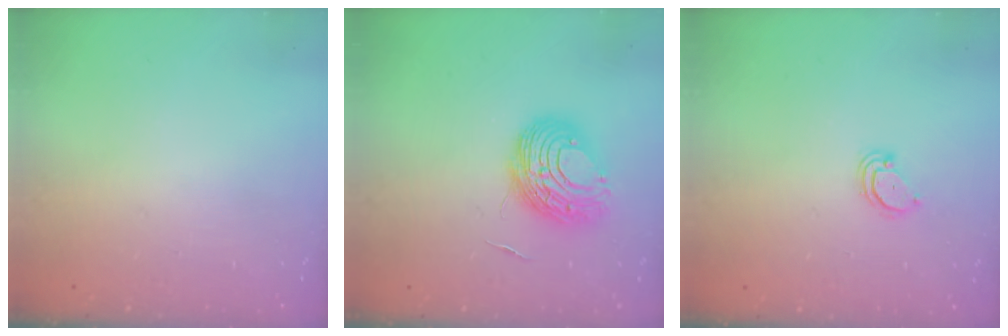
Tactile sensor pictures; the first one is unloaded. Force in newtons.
{"total": 9.7, "press": 9.6, "slide": 1.3}
{"total": 3.0, "press": 3.0, "slide": 0.2}